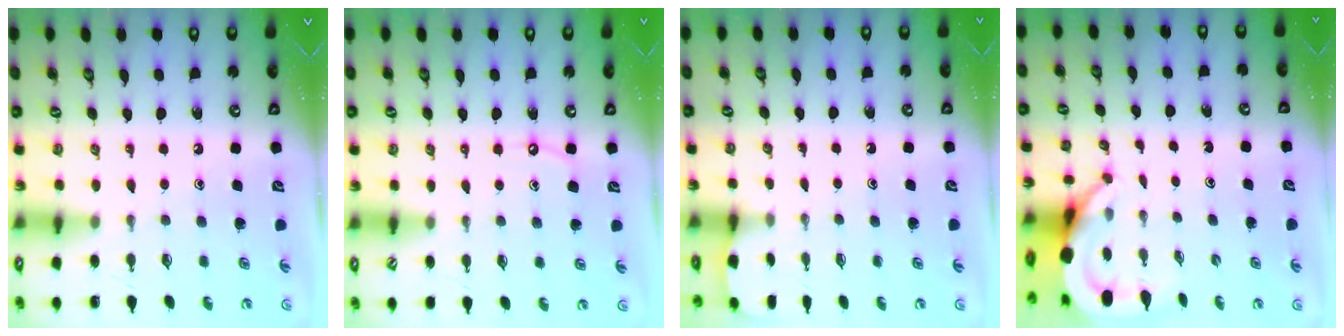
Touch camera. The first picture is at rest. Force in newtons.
{"total": 3.6, "press": 3.6, "slide": 0.3}
{"total": 1.3, "press": 1.3, "slide": 0.1}
{"total": 5.5, "press": 5.4, "slide": 0.7}